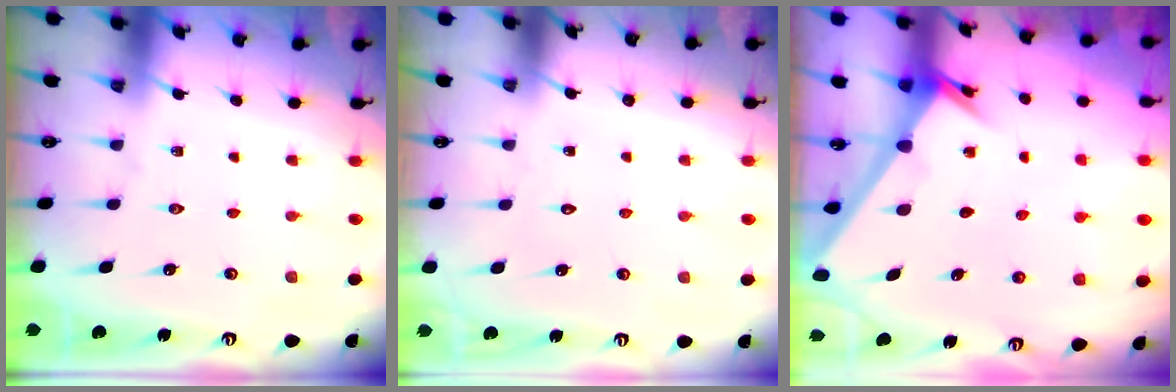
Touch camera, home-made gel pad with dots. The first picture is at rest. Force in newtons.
{"total": 1.5, "press": 1.5, "slide": 0.0}
{"total": 2.5, "press": 2.5, "slide": 0.2}